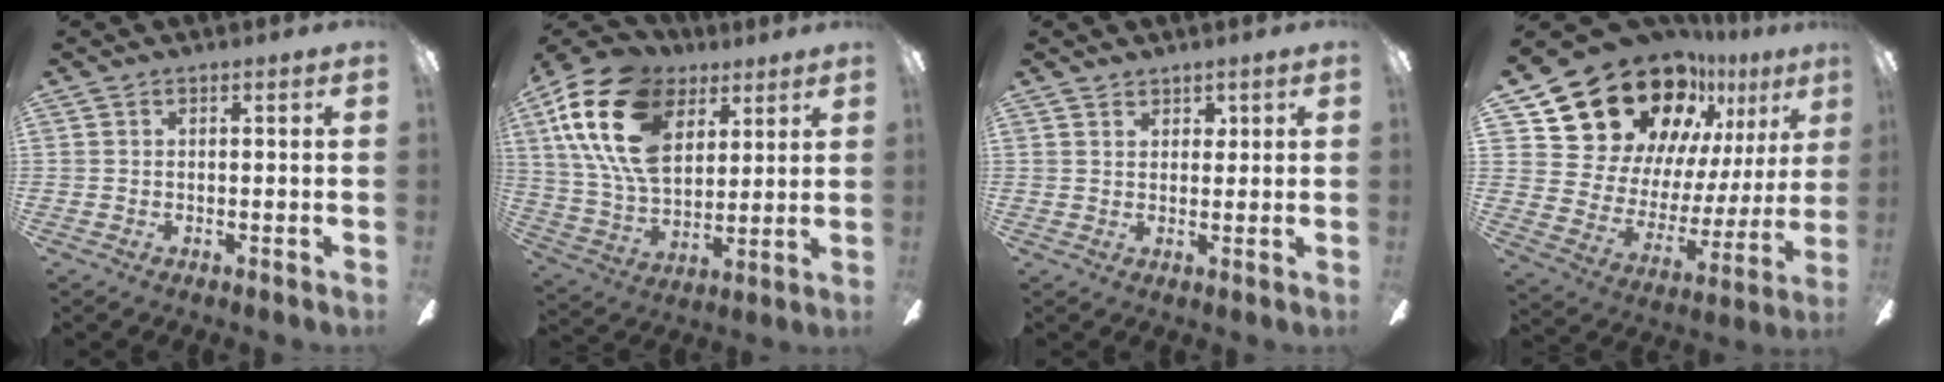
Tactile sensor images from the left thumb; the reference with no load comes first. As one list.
[{"total": 22.1, "force": [10.0, 13.9, 14.0], "torque": [-0.290, -0.029, 0.177]}, {"total": 2.3, "force": [1.6, 1.5, 0.4], "torque": [-0.003, -0.001, 0.029]}, {"total": 24.6, "force": [18.3, 13.6, 9.3], "torque": [-0.157, -0.134, 0.352]}]